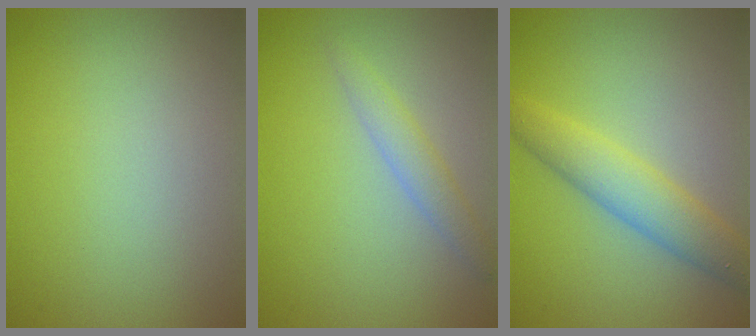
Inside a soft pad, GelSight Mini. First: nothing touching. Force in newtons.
{"total": 2.7, "press": 2.7, "slide": 0.2}
{"total": 4.0, "press": 4.0, "slide": 0.1}